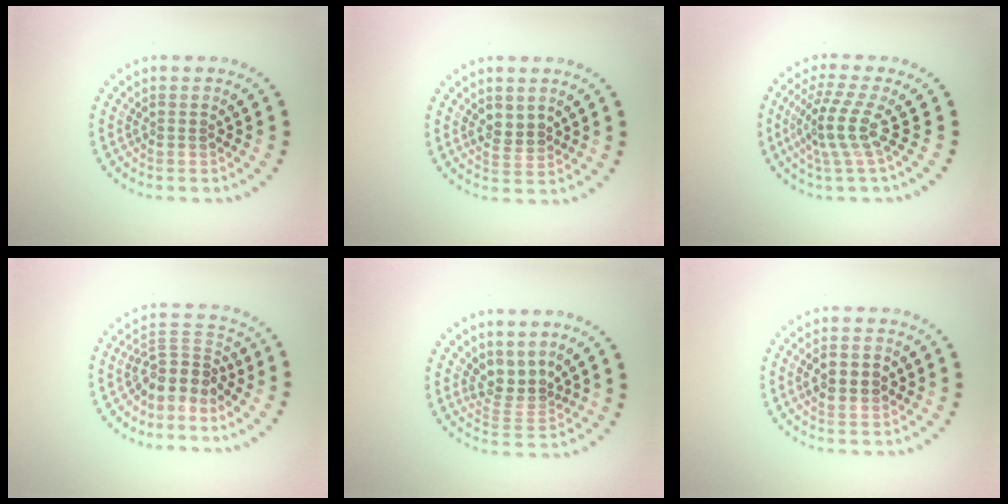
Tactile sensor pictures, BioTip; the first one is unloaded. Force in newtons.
{"total": 1.8, "press": 1.7, "slide": 0.7}
{"total": 3.7, "press": 2.7, "slide": 2.5}
{"total": 3.4, "press": 2.4, "slide": 2.5}
{"total": 2.8, "press": 1.9, "slide": 2.1}
{"total": 3.6, "press": 3.6, "slide": 0.1}